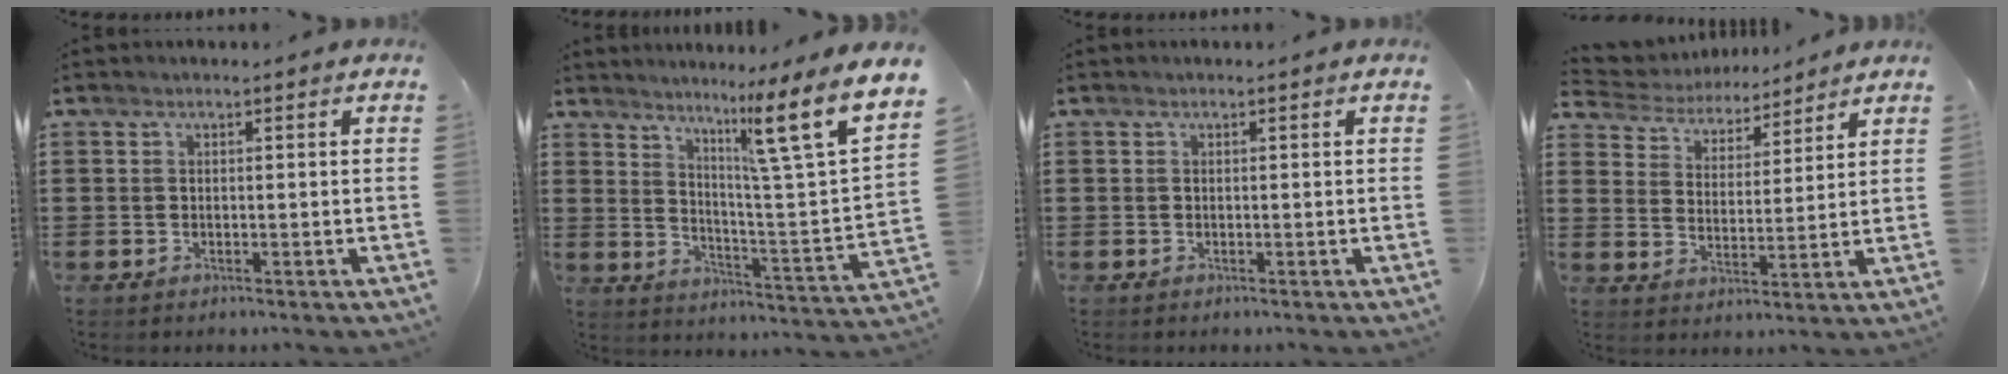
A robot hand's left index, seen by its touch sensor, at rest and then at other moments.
{"total": 11.5, "force": [7.4, -0.7, 8.8], "torque": [-0.150, -0.061, 0.102]}
{"total": 0.0}
{"total": 4.3, "force": [4.2, 1.1, 0.1], "torque": [-0.029, -0.028, 0.069]}